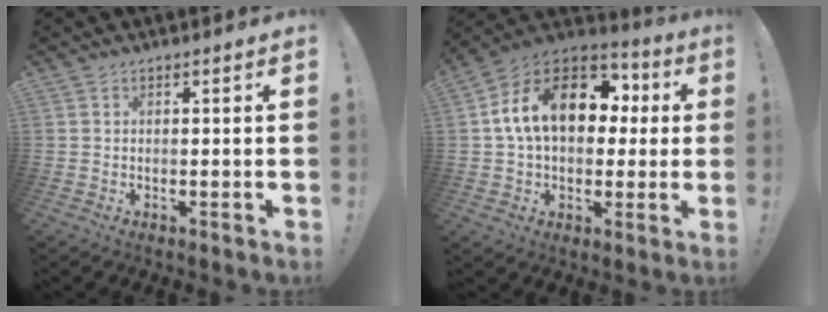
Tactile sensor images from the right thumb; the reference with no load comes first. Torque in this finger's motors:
{"motor_torque": [2.60, 2.41, 1.68, -0.17, 0.18]}